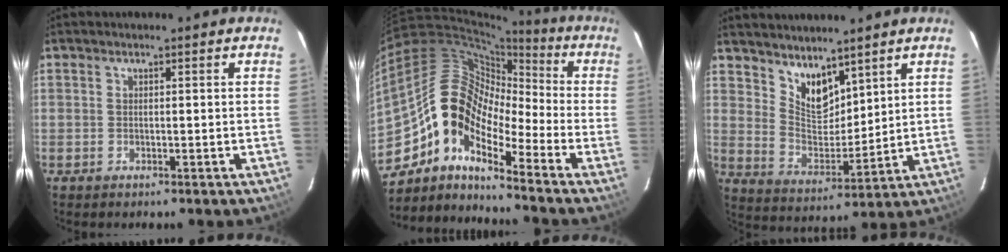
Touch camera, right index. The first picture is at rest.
{"total": 10.8, "force": [-7.0, 5.0, 6.5], "torque": [-0.104, 0.025, -0.155]}
{"total": 8.8, "force": [6.8, 4.3, 3.7], "torque": [-0.059, -0.002, 0.137]}